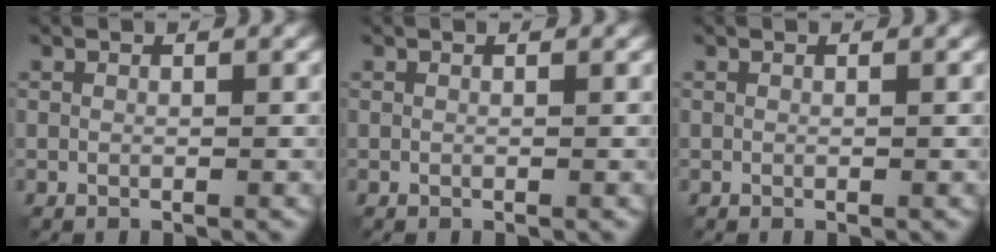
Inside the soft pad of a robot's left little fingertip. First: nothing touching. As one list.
[{"total": 0.0}, {"total": 0.0}]